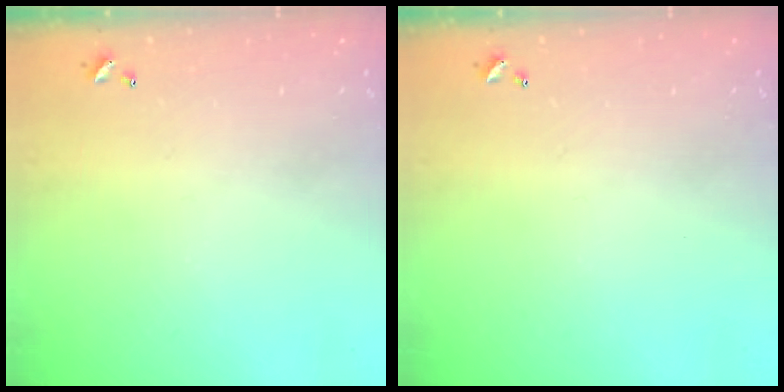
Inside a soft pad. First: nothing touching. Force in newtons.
{"total": 0.0}